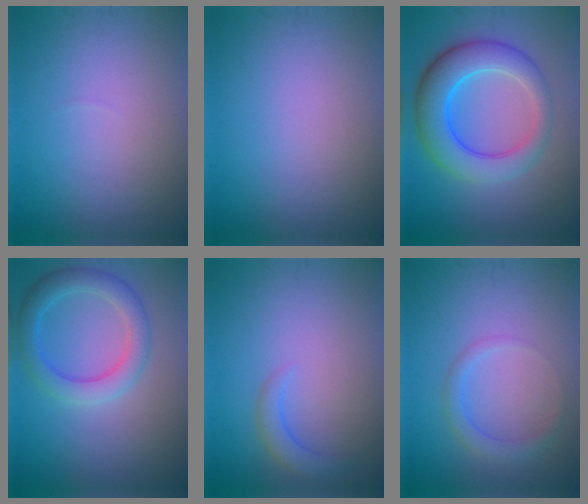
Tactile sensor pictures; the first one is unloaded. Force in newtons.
{"total": 0.0}
{"total": 7.4, "press": 7.4, "slide": 0.1}
{"total": 4.0, "press": 4.0, "slide": 0.1}
{"total": 1.8, "press": 1.8, "slide": 0.3}
{"total": 1.9, "press": 1.9, "slide": 0.1}